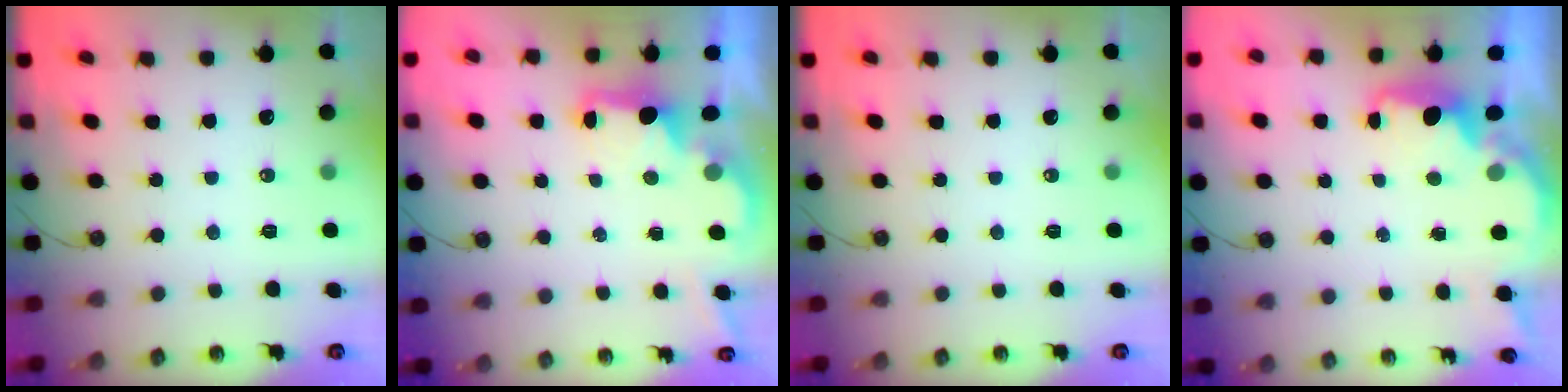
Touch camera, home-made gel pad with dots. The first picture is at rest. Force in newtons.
{"total": 2.2, "press": 2.0, "slide": 0.8}
{"total": 0.0}
{"total": 2.2, "press": 2.0, "slide": 0.8}